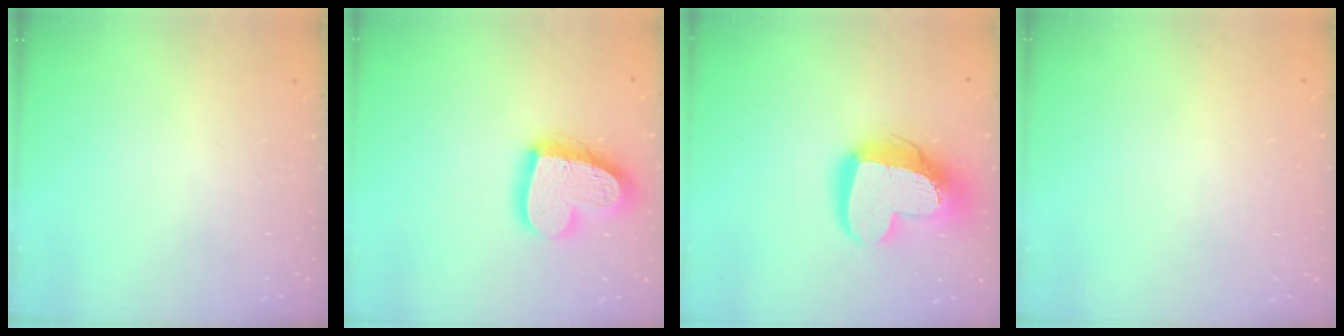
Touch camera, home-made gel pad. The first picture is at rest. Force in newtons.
{"total": 17.2, "press": 17.2, "slide": 1.4}
{"total": 17.2, "press": 17.2, "slide": 1.5}
{"total": 0.0}